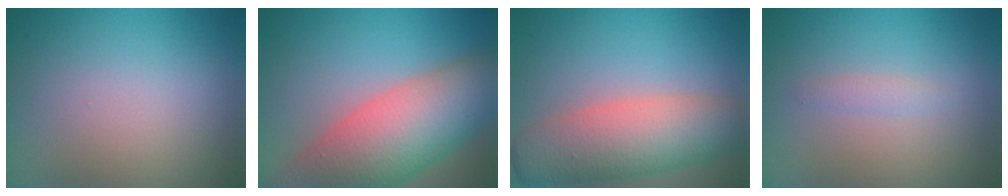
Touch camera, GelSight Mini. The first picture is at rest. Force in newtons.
{"total": 11.5, "press": 11.5, "slide": 0.8}
{"total": 8.0, "press": 8.0, "slide": 0.5}
{"total": 0.9, "press": 0.9, "slide": 0.0}